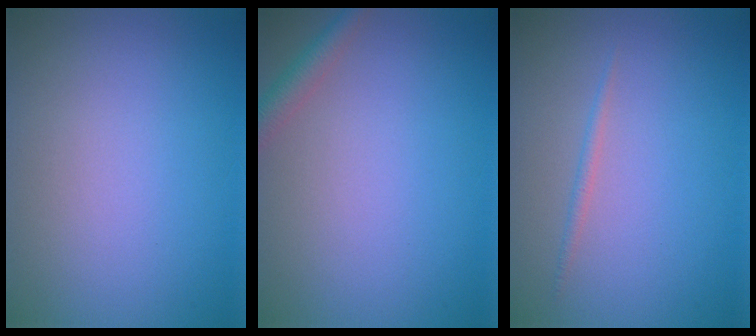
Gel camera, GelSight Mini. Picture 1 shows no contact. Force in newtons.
{"total": 1.9, "press": 1.9, "slide": 0.1}
{"total": 0.7, "press": 0.7, "slide": 0.1}